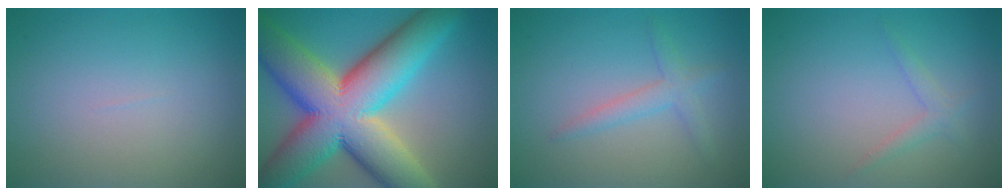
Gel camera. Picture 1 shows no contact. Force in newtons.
{"total": 17.1, "press": 17.1, "slide": 0.7}
{"total": 2.1, "press": 2.1, "slide": 0.1}
{"total": 1.3, "press": 1.3, "slide": 0.1}